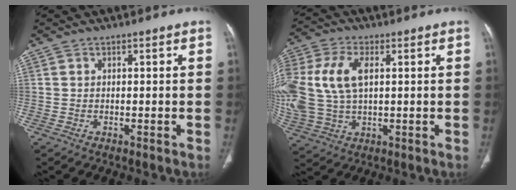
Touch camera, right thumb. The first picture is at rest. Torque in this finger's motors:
{"motor_torque": [1.45, 1.46, 1.45, 1.11, 0.78]}